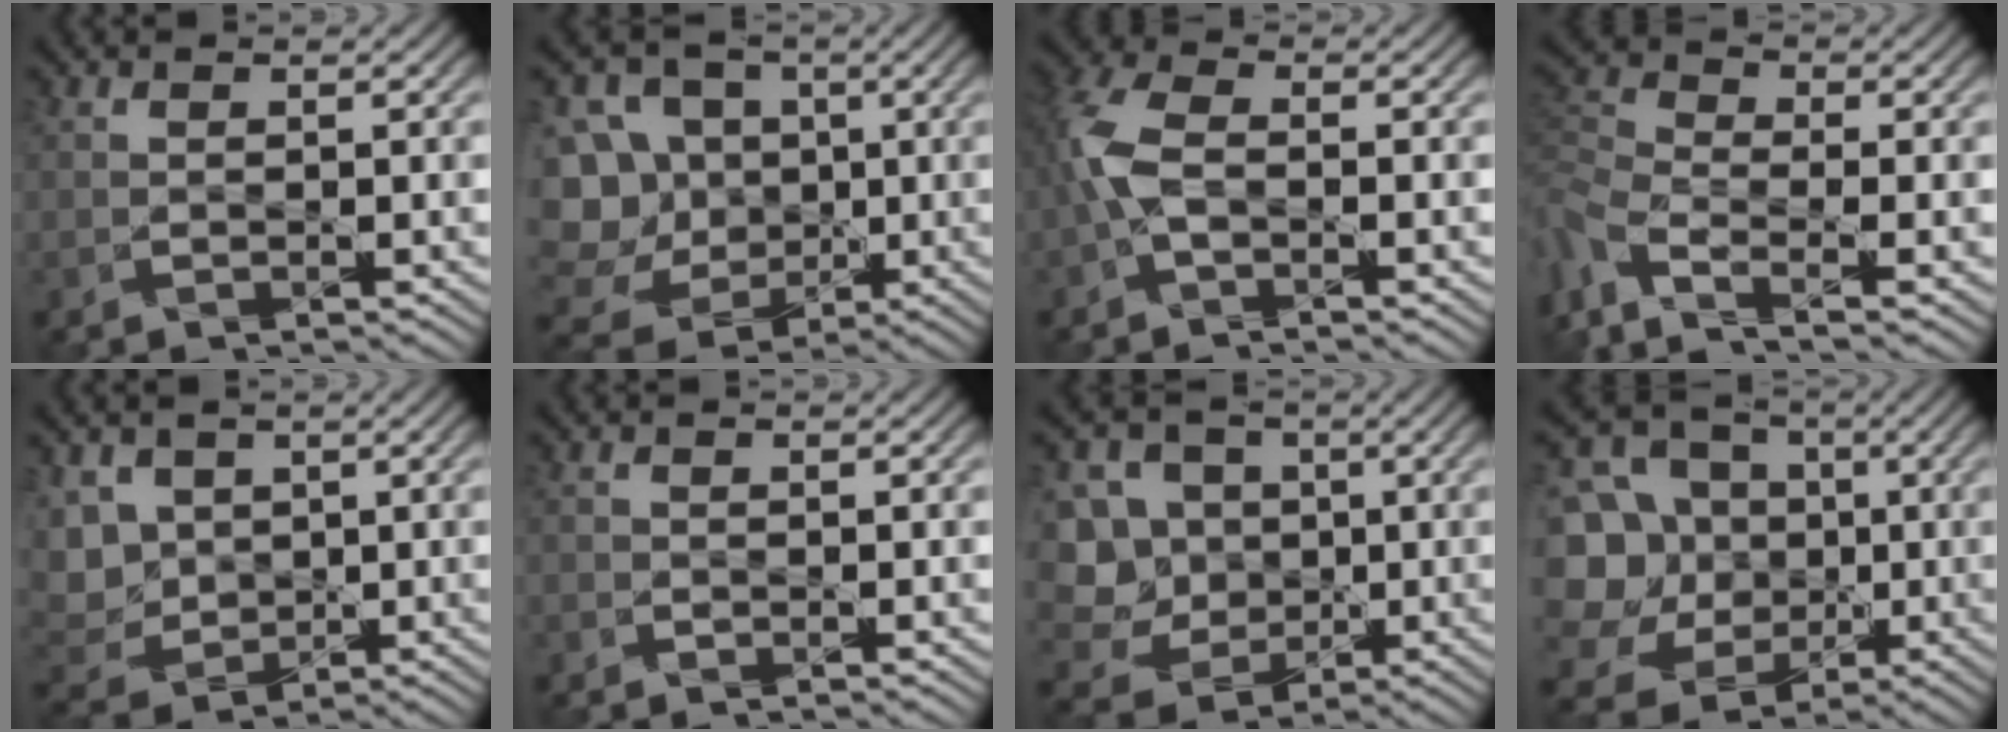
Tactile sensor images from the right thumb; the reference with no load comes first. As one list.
[{"total": 14.9, "force": [-0.4, 13.6, 6.1], "torque": [-0.236, 0.032, -0.008]}, {"total": 5.2, "force": [-1.3, 2.4, 4.5], "torque": [-0.127, 0.010, -0.034]}, {"total": 8.5, "force": [-3.8, 3.5, 6.8], "torque": [-0.194, -0.012, -0.078]}, {"total": 6.4, "force": [1.5, 5.1, 3.6], "torque": [-0.138, 0.008, 0.021]}, {"total": 1.2, "force": [-1.0, 0.4, 0.5], "torque": [-0.013, -0.002, -0.021]}, {"total": 11.3, "force": [0.9, 10.0, 5.0], "torque": [-0.204, 0.036, -0.003]}, {"total": 15.2, "force": [0.9, 13.7, 6.6], "torque": [-0.260, 0.034, 0.007]}]